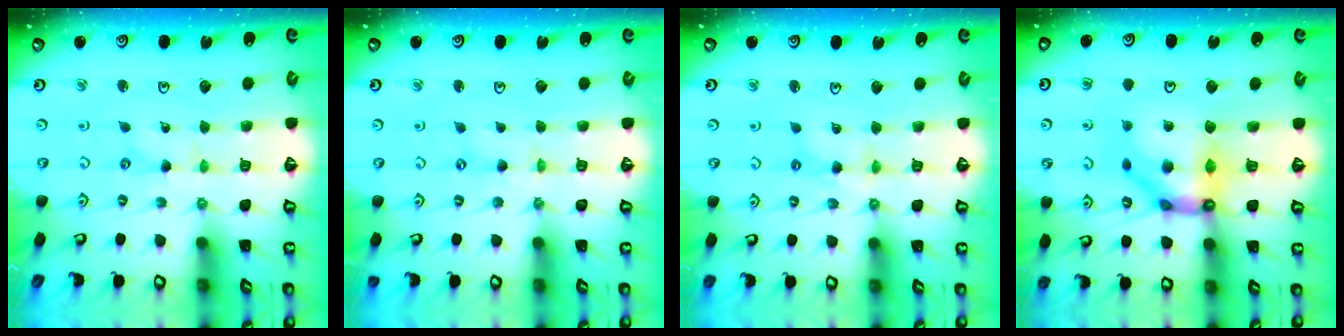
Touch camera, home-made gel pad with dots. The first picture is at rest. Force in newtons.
{"total": 0.0}
{"total": 4.0, "press": 4.0, "slide": 0.3}
{"total": 11.9, "press": 11.9, "slide": 1.0}